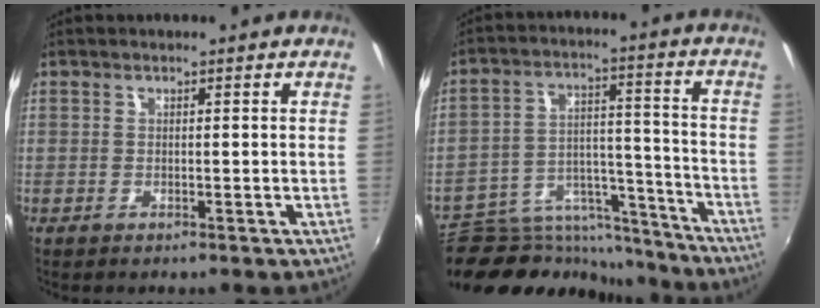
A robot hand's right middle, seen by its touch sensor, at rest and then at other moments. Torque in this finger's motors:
{"motor_torque": [0.45, -0.82, -0.24, -0.04]}